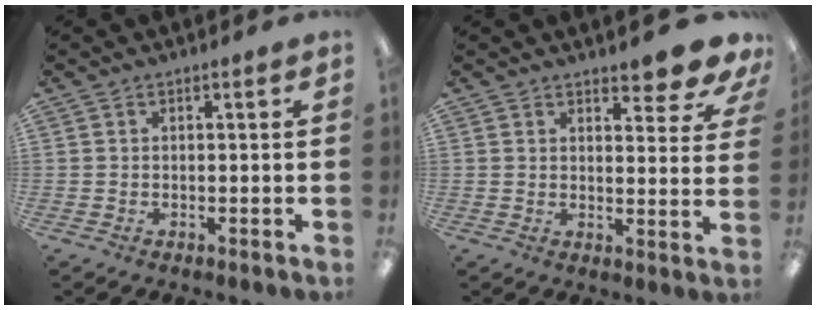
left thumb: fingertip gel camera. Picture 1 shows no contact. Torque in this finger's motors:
{"motor_torque": [0.01, -0.01, -0.39, 0.14, 0.04]}